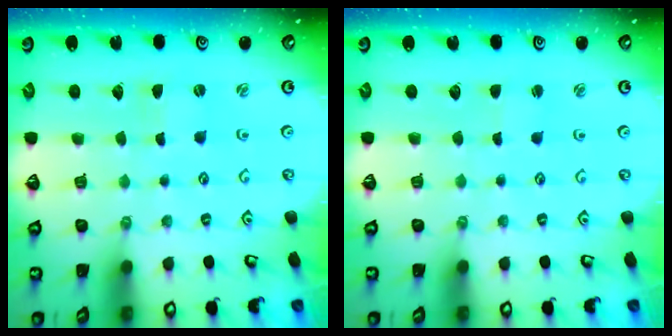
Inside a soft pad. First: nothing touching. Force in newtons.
{"total": 0.8, "press": 0.7, "slide": 0.3}